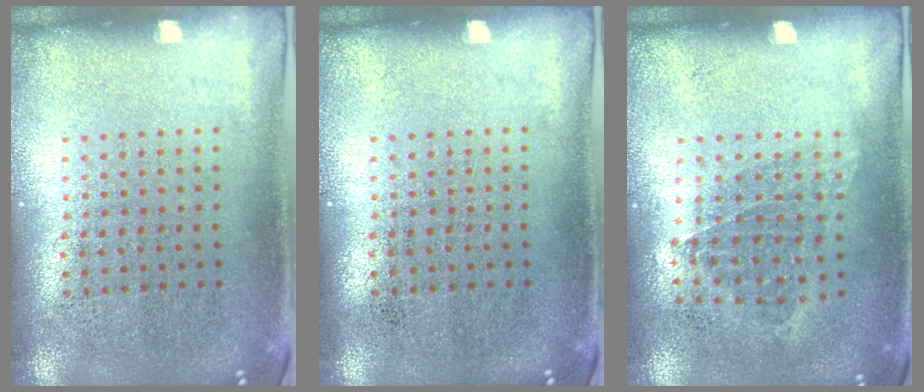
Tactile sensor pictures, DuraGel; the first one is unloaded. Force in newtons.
{"total": 0.0}
{"total": 1.0, "press": 0.8, "slide": 0.6}